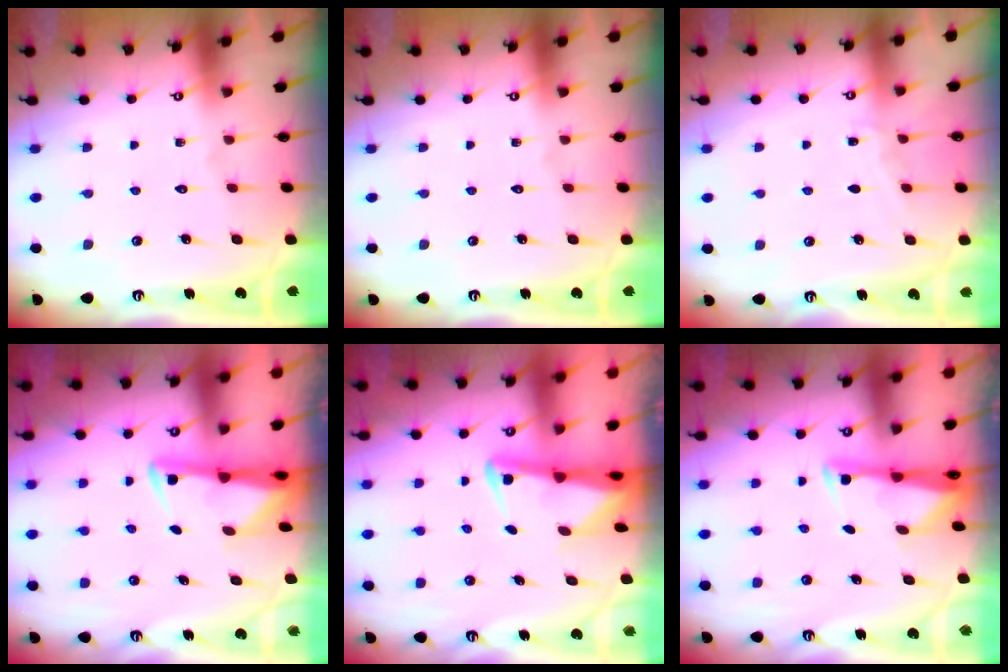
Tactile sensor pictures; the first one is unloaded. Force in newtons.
{"total": 0.0}
{"total": 4.2, "press": 4.1, "slide": 0.6}
{"total": 2.9, "press": 2.8, "slide": 0.5}
{"total": 2.8, "press": 2.7, "slide": 0.6}
{"total": 2.9, "press": 2.9, "slide": 0.4}